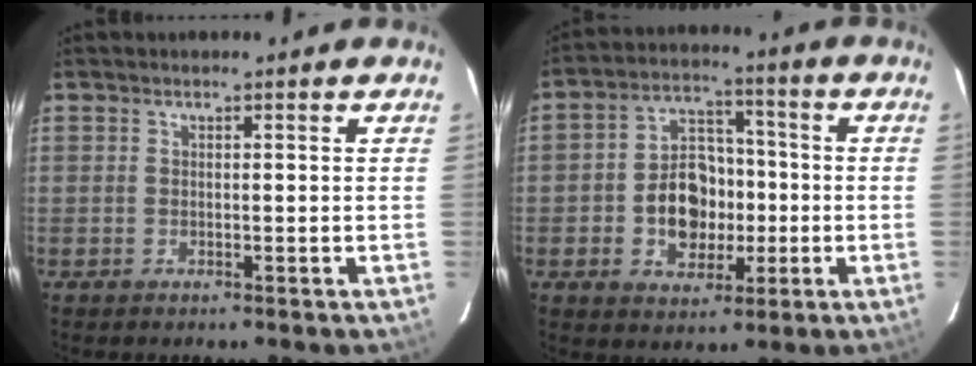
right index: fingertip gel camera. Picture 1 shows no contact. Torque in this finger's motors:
{"motor_torque": [1.61, 0.07, 0.34, 0.05]}